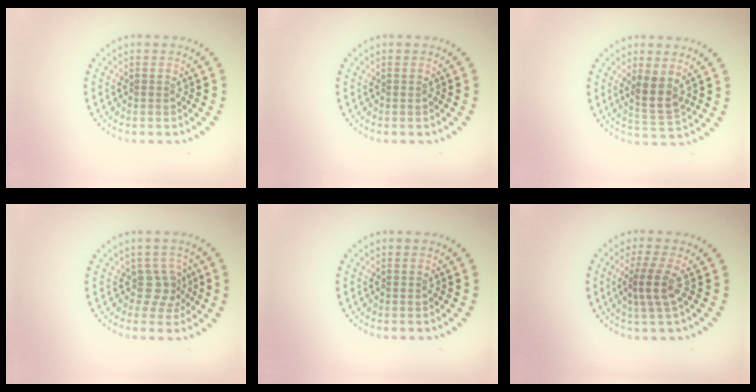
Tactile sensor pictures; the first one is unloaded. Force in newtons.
{"total": 0.0}
{"total": 2.9, "press": 2.5, "slide": 1.3}
{"total": 2.3, "press": 1.6, "slide": 1.6}
{"total": 0.0}
{"total": 2.8, "press": 2.0, "slide": 1.9}